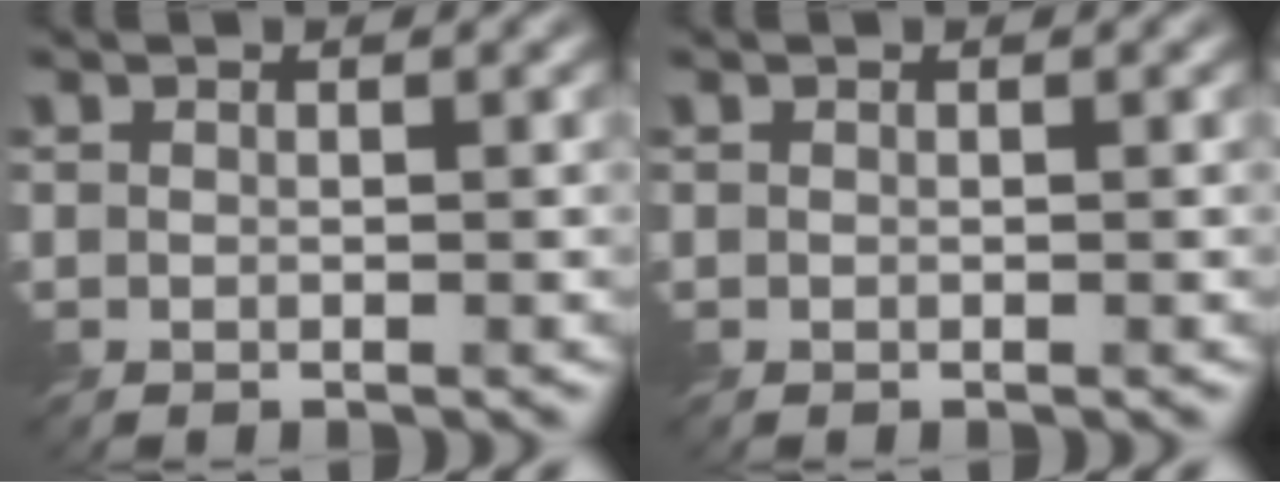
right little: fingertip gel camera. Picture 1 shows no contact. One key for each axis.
{"total": 0.0}